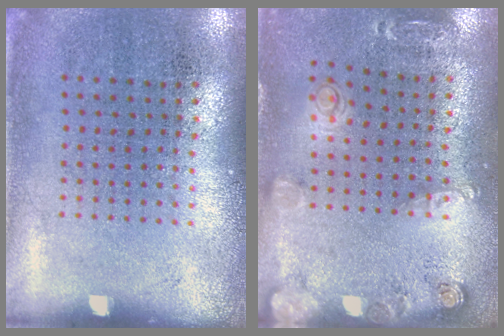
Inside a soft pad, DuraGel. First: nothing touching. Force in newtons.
{"total": 1.5, "press": 1.4, "slide": 0.6}